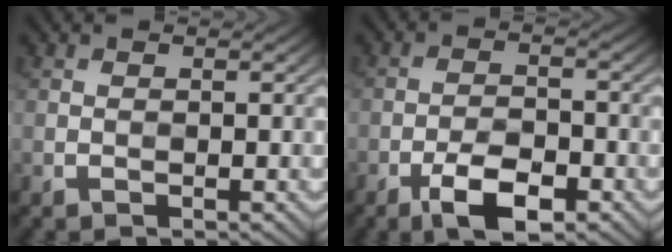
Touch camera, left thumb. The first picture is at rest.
{"total": 6.3, "force": [-3.8, 2.4, 4.5], "torque": [-0.080, 0.003, -0.070]}